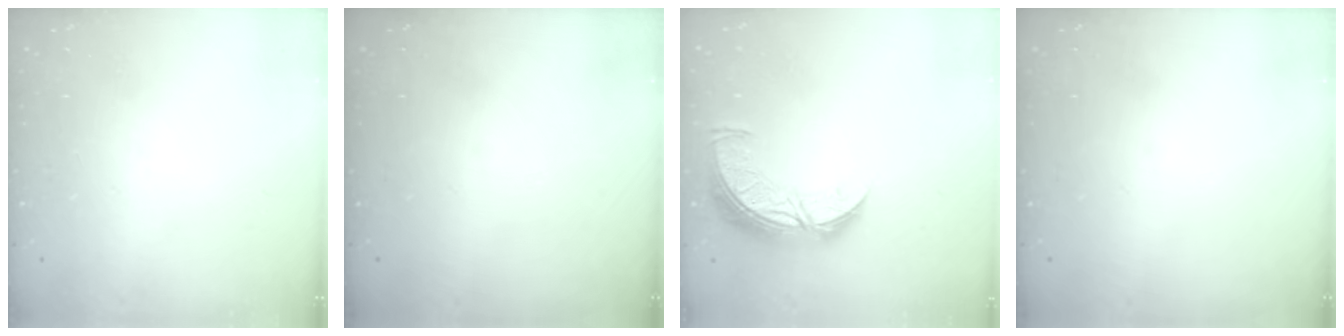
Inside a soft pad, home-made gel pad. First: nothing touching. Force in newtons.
{"total": 0.0}
{"total": 10.9, "press": 10.9, "slide": 0.9}
{"total": 0.0}